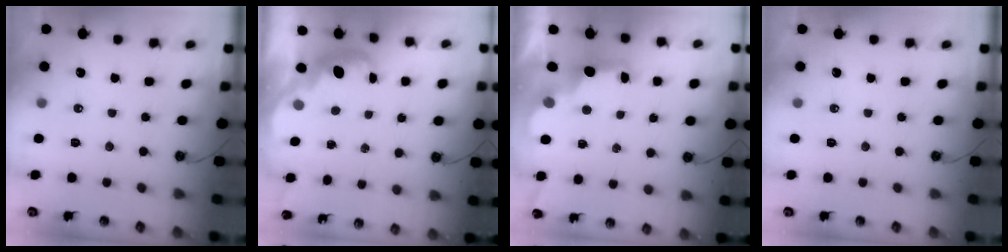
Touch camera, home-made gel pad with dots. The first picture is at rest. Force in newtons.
{"total": 2.7, "press": 2.6, "slide": 0.6}
{"total": 2.8, "press": 2.7, "slide": 0.9}
{"total": 0.0}